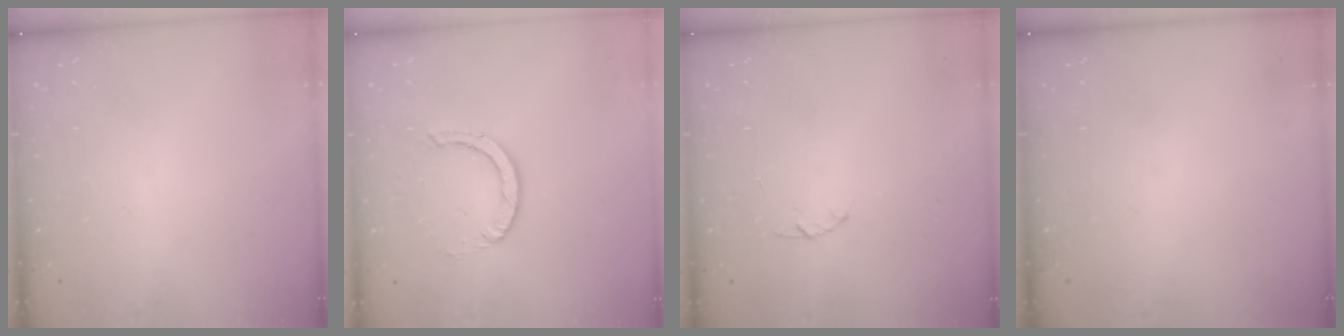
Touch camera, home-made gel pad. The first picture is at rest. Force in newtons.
{"total": 2.9, "press": 2.9, "slide": 0.2}
{"total": 1.0, "press": 0.9, "slide": 0.3}
{"total": 0.0}